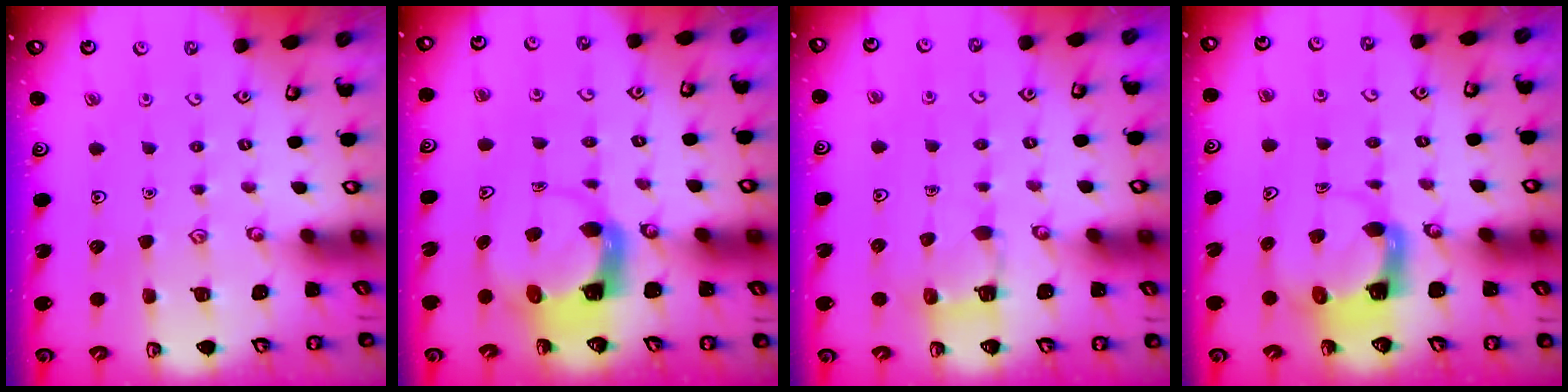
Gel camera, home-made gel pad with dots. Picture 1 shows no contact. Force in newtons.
{"total": 3.7, "press": 3.7, "slide": 0.6}
{"total": 3.9, "press": 3.9, "slide": 0.3}
{"total": 3.8, "press": 3.7, "slide": 0.6}